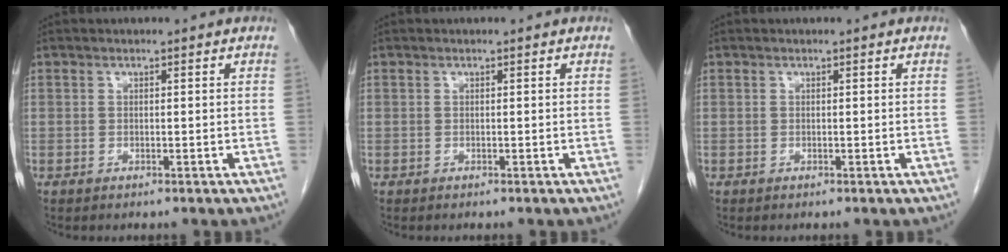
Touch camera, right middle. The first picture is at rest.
{"total": 0.0}
{"total": 0.0}